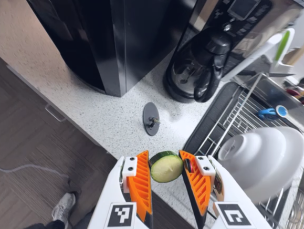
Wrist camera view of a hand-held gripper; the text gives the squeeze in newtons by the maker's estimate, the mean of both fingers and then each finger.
{"total": 9.1, "left": 9.5, "right": 8.8}